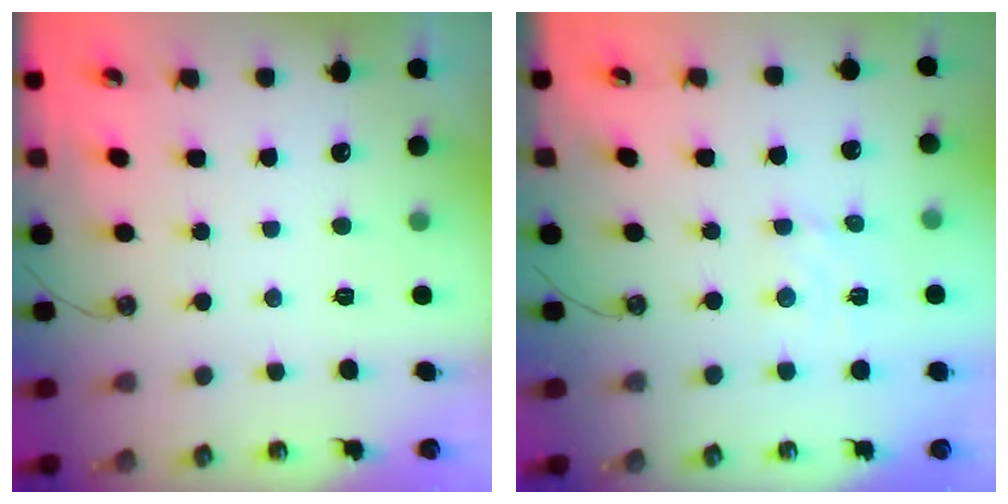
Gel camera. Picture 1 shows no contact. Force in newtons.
{"total": 3.3, "press": 3.3, "slide": 0.4}